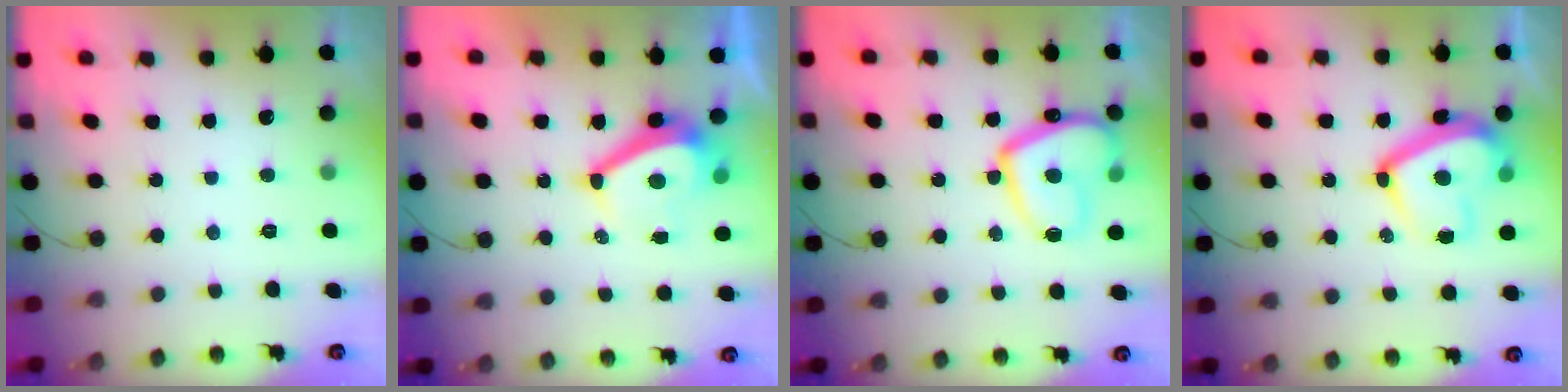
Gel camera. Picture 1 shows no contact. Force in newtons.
{"total": 8.5, "press": 8.4, "slide": 1.0}
{"total": 15.0, "press": 14.9, "slide": 1.4}
{"total": 15.3, "press": 15.2, "slide": 1.7}